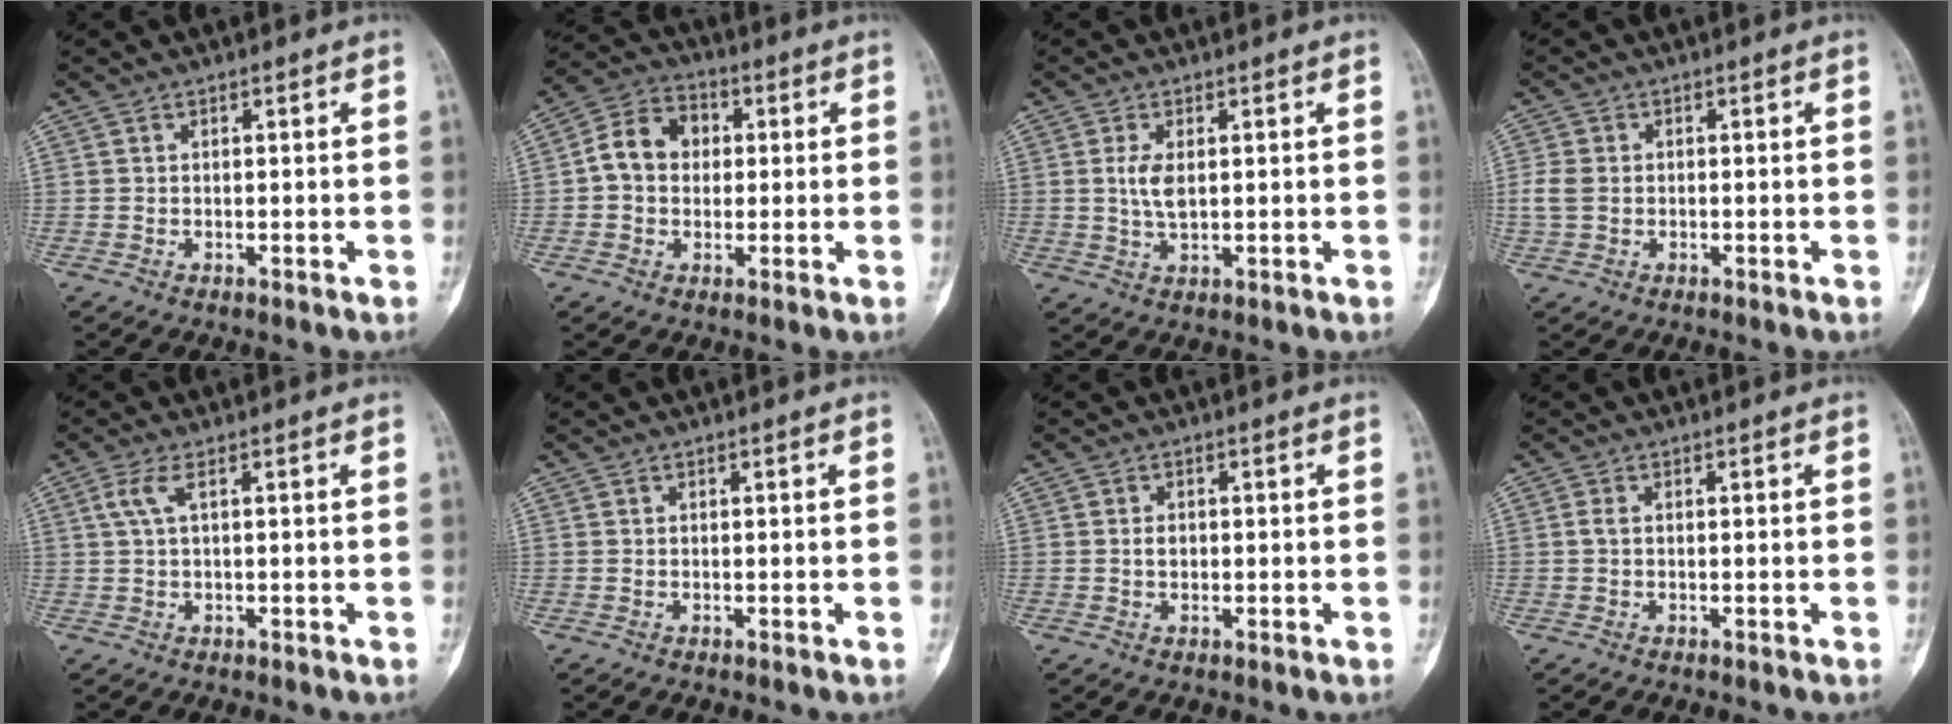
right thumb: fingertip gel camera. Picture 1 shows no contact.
{"total": 9.0, "force": [0.6, 7.3, 5.3], "torque": [-0.070, 0.024, -0.001]}
{"total": 3.9, "force": [0.6, 1.8, 3.5], "torque": [-0.075, -0.006, 0.016]}
{"total": 3.5, "force": [-0.1, 2.8, 2.1], "torque": [-0.050, 0.007, -0.002]}
{"total": 2.8, "force": [0.9, 0.7, 2.6], "torque": [-0.074, 0.012, 0.022]}
{"total": 0.0}
{"total": 1.6, "force": [0.0, 1.2, 1.1], "torque": [-0.012, 0.003, 0.000]}
{"total": 0.9, "force": [0.0, 0.5, 0.8], "torque": [-0.018, 0.000, -0.002]}